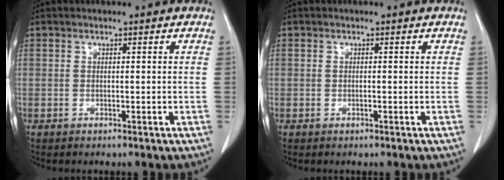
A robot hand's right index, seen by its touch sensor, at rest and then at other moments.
{"total": 0.0}